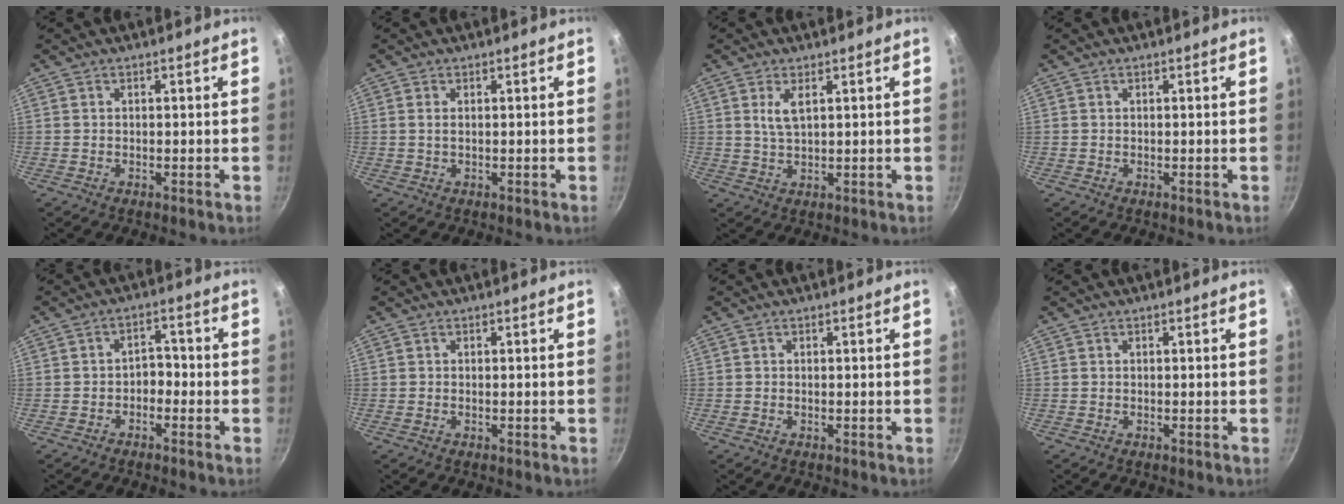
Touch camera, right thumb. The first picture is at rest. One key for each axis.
{"total": 1.2, "fx": 0.2, "fy": 0.7, "fz": 1.0, "tx": -0.020, "ty": 0.001, "tz": 0.003}
{"total": 3.7, "fx": 1.4, "fy": 1.4, "fz": 3.1, "tx": -0.061, "ty": -0.008, "tz": 0.030}
{"total": 0.0}
{"total": 3.3, "fx": -1.4, "fy": 2.2, "fz": 1.9, "tx": -0.006, "ty": 0.021, "tz": -0.028}
{"total": 0.0}
{"total": 0.0}
{"total": 0.0}